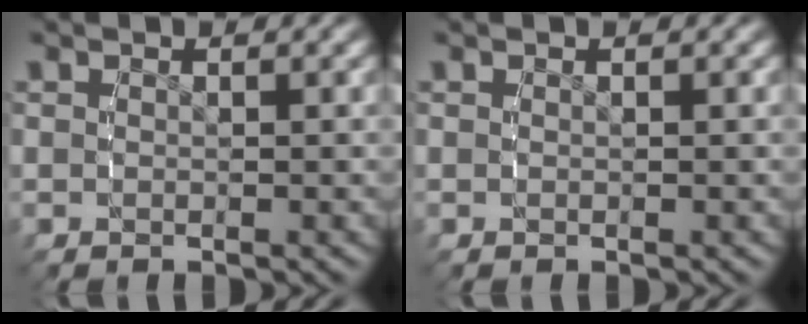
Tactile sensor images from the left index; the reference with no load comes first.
{"total": 0.0}